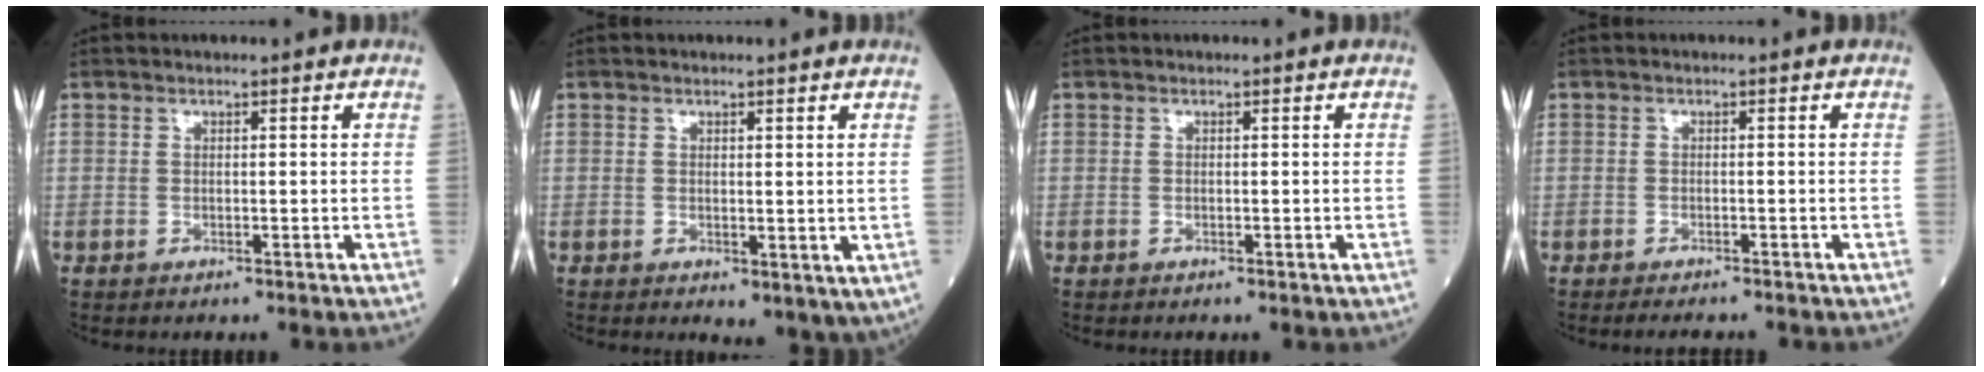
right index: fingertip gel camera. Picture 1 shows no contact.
{"total": 3.7, "force": [0.4, 1.9, 3.1], "torque": [-0.041, -0.014, 0.016]}
{"total": 0.0}
{"total": 3.3, "force": [-3.0, 0.5, 1.2], "torque": [-0.012, -0.006, -0.040]}